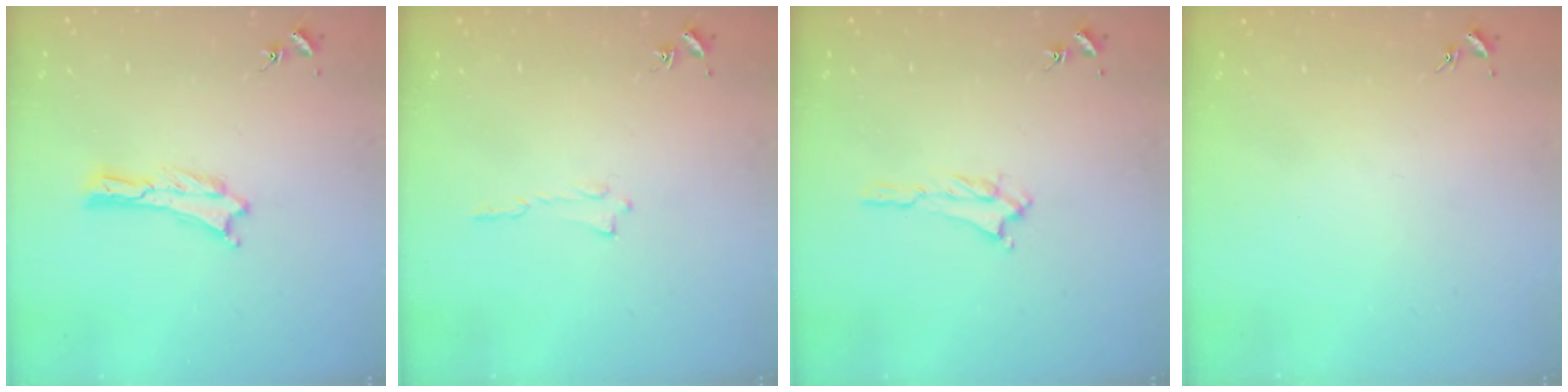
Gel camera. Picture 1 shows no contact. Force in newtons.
{"total": 0.0}
{"total": 1.2, "press": 1.1, "slide": 0.5}
{"total": 0.0}